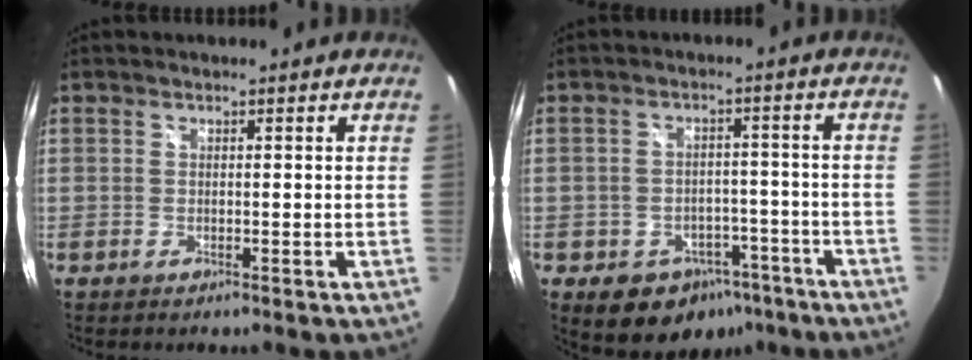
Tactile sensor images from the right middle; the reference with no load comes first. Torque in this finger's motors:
{"motor_torque": [0.90, -0.86, 0.12, 0.06]}